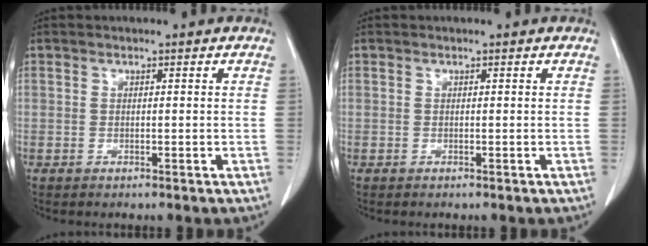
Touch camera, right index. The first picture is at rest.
{"total": 0.0}